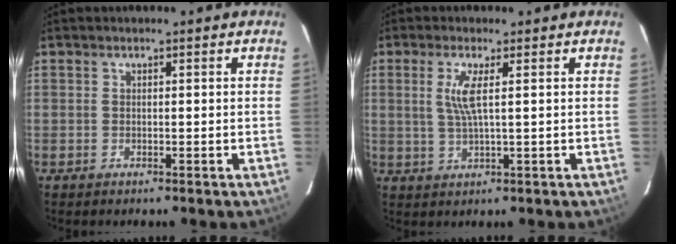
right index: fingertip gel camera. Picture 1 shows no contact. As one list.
[{"total": 4.3, "force": [1.1, 0.1, 4.2], "torque": [-0.085, -0.004, 0.022]}]